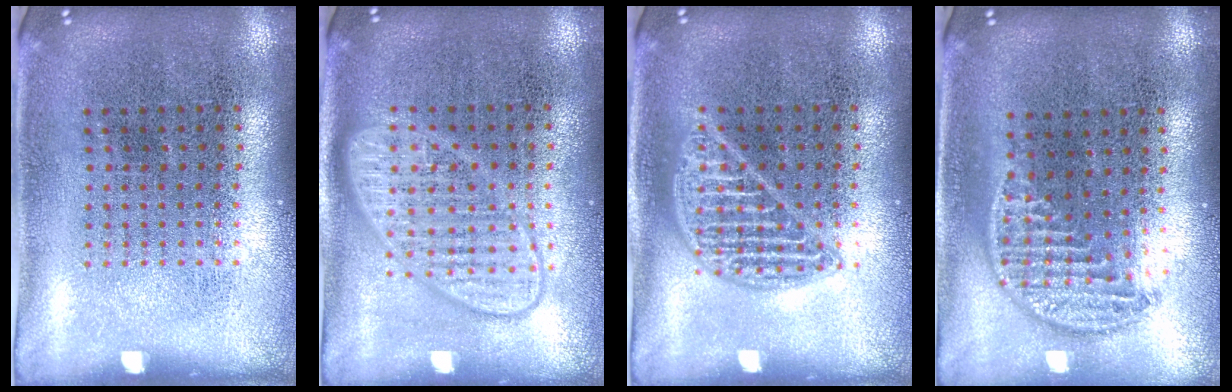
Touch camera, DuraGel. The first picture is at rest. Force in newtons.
{"total": 3.0, "press": 2.9, "slide": 0.5}
{"total": 1.3, "press": 1.3, "slide": 0.1}
{"total": 1.3, "press": 1.2, "slide": 0.7}